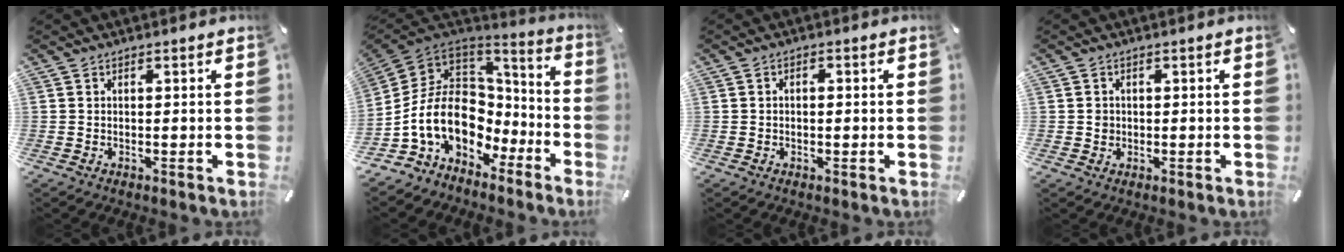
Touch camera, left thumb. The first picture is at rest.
{"total": 17.6, "force": [-1.6, 13.2, 11.5], "torque": [-0.257, -0.019, -0.024]}
{"total": 1.2, "force": [-0.3, 0.9, 0.8], "torque": [-0.015, 0.005, -0.008]}
{"total": 1.7, "force": [-0.2, 1.7, 0.5], "torque": [-0.001, 0.004, -0.008]}